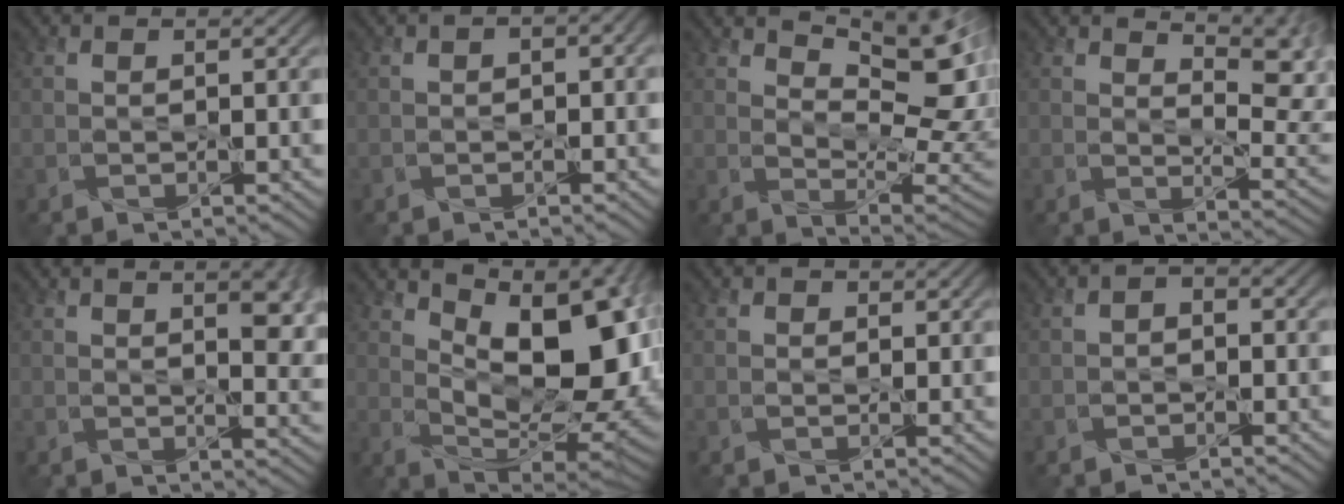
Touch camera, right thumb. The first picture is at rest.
{"total": 2.1, "force": [-0.2, 1.4, 1.5], "torque": [-0.024, -0.004, -0.002]}
{"total": 12.3, "force": [5.9, 4.8, 9.7], "torque": [-0.162, 0.003, 0.097]}
{"total": 9.7, "force": [6.4, 3.1, 6.6], "torque": [-0.104, 0.001, 0.092]}
{"total": 7.5, "force": [2.4, 2.8, 6.5], "torque": [-0.082, 0.003, 0.044]}
{"total": 16.6, "force": [5.1, 8.4, 13.4], "torque": [-0.184, 0.017, 0.088]}
{"total": 0.6, "force": [0.2, 0.6, 0.1], "torque": [0.001, -0.004, 0.000]}
{"total": 1.3, "force": [-0.6, 0.9, 0.7], "torque": [-0.013, 0.002, -0.016]}